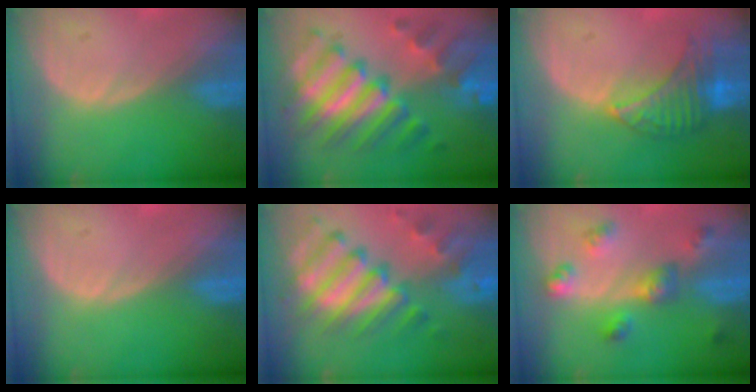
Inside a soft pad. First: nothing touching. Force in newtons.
{"total": 11.8, "press": 11.7, "slide": 1.2}
{"total": 7.7, "press": 7.0, "slide": 3.2}
{"total": 0.0}
{"total": 11.4, "press": 9.9, "slide": 5.7}
{"total": 6.1, "press": 5.9, "slide": 1.7}